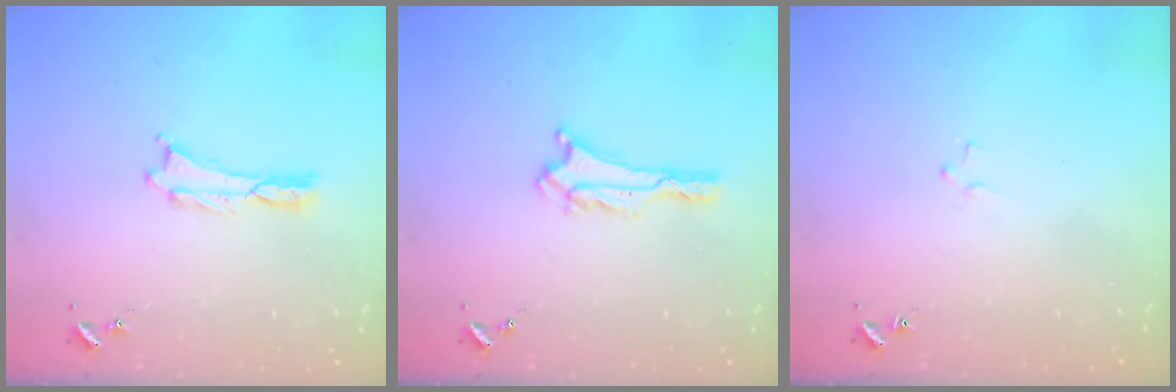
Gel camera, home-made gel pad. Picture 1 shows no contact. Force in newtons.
{"total": 0.6, "press": 0.6, "slide": 0.1}
{"total": 1.2, "press": 1.2, "slide": 0.2}